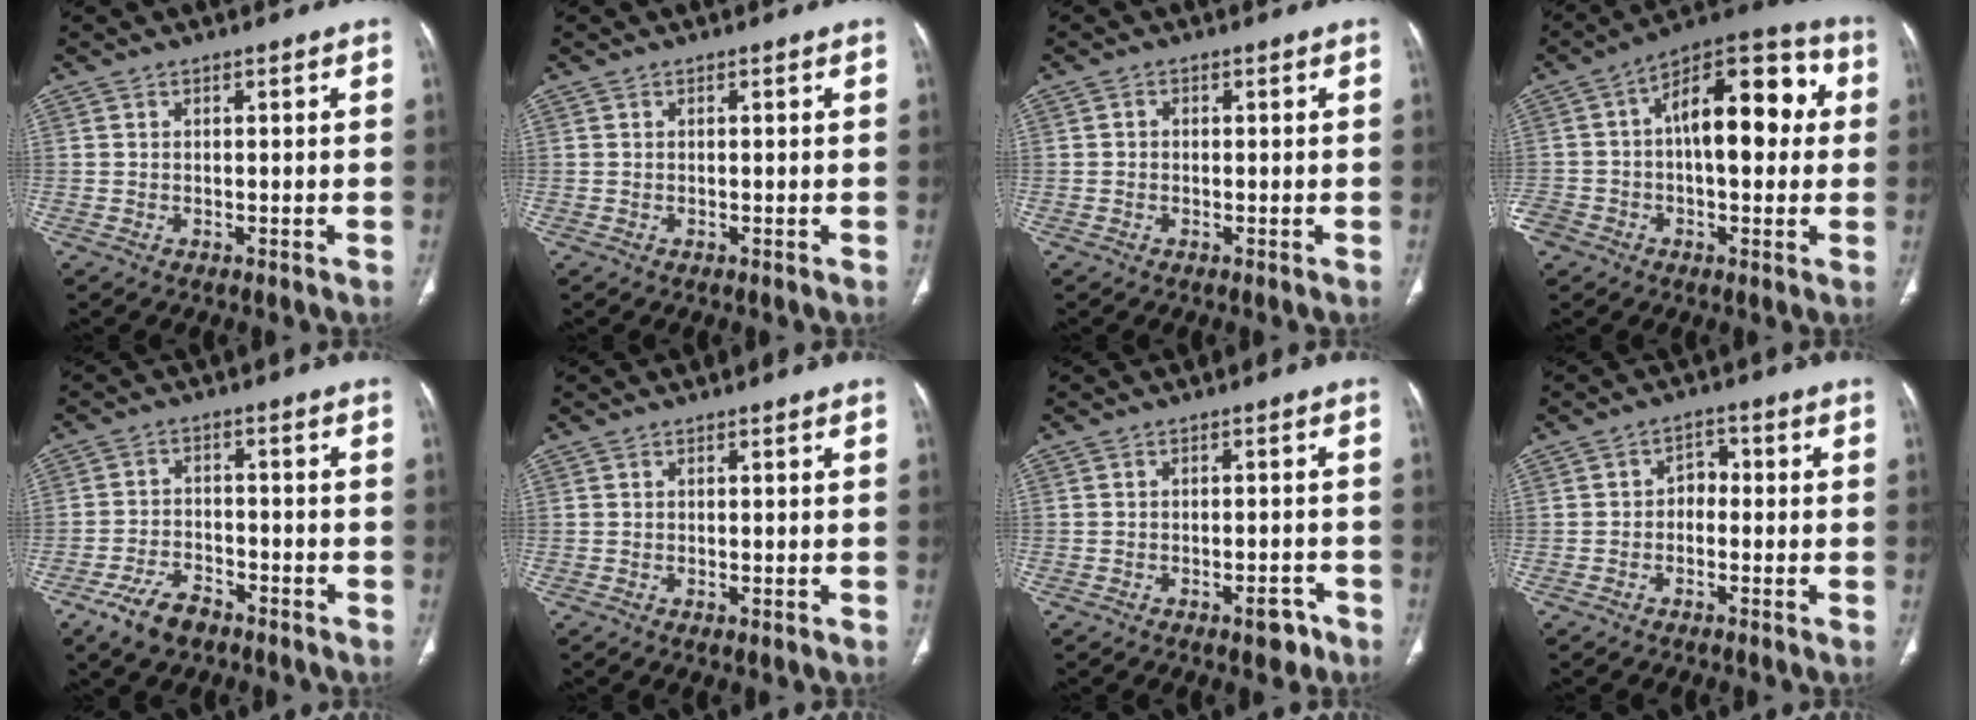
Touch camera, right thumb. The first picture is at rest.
{"total": 0.0}
{"total": 0.8, "force": [-0.1, 0.8, 0.3], "torque": [-0.002, 0.003, -0.003]}
{"total": 21.5, "force": [0.8, 12.8, 17.2], "torque": [-0.264, 0.047, 0.004]}
{"total": 7.2, "force": [-4.9, 3.7, 3.7], "torque": [-0.070, 0.024, -0.087]}
{"total": 0.9, "force": [-0.4, 0.4, 0.7], "torque": [-0.013, -0.002, -0.004]}
{"total": 3.8, "force": [-2.4, 1.8, 2.2], "torque": [-0.014, 0.016, -0.030]}
{"total": 3.3, "force": [-0.9, 2.5, 2.0], "torque": [-0.016, 0.023, -0.027]}